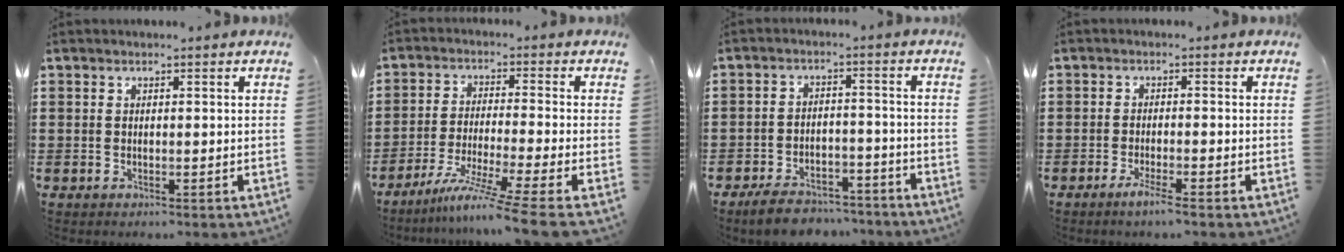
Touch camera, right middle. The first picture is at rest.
{"total": 8.2, "force": [-6.2, -1.2, 5.3], "torque": [-0.104, -0.023, -0.124]}
{"total": 5.7, "force": [-5.3, 1.3, 1.5], "torque": [-0.026, 0.015, -0.105]}
{"total": 2.4, "force": [-1.6, -0.1, 1.8], "torque": [-0.036, -0.004, -0.032]}